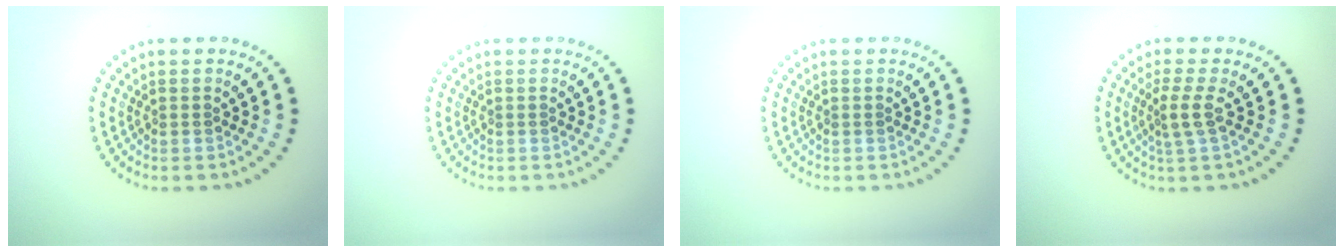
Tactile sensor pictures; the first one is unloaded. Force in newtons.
{"total": 0.0}
{"total": 0.0}
{"total": 2.2, "press": 1.6, "slide": 1.5}